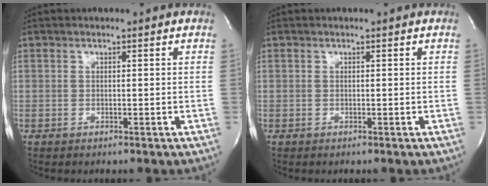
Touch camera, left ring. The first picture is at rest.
{"total": 0.0}